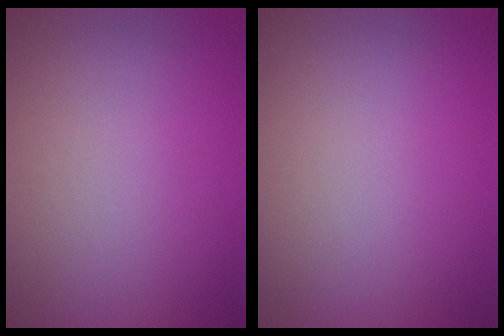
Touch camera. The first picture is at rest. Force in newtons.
{"total": 0.0}